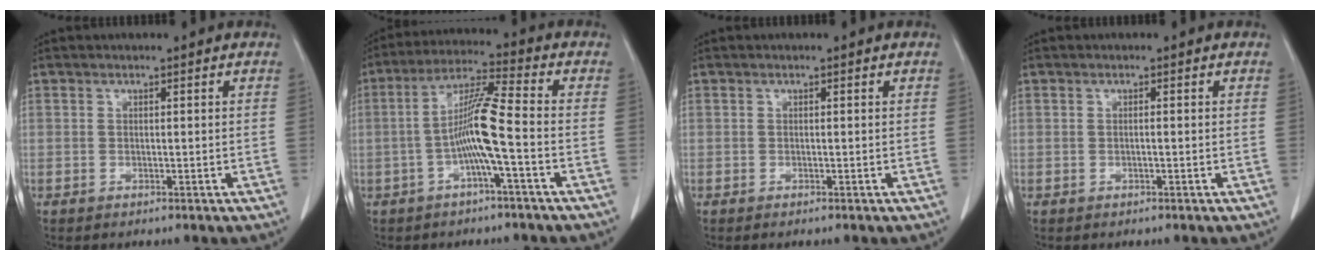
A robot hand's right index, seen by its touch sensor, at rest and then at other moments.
{"total": 9.0, "force": [-2.2, -0.2, 8.7], "torque": [-0.172, 0.017, -0.044]}
{"total": 0.7, "force": [-0.3, 0.4, 0.5], "torque": [-0.013, -0.001, -0.004]}
{"total": 0.7, "force": [-0.1, 0.3, 0.7], "torque": [-0.017, 0.003, -0.001]}